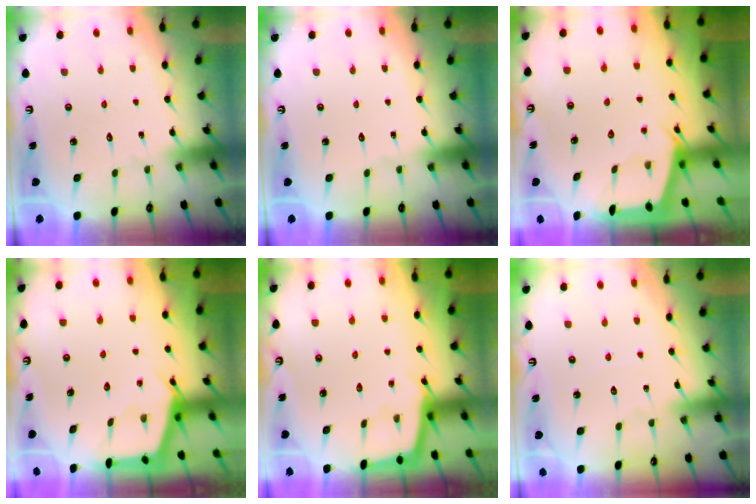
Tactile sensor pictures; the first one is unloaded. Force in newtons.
{"total": 0.0}
{"total": 2.1, "press": 2.0, "slide": 0.3}
{"total": 3.0, "press": 3.0, "slide": 0.4}
{"total": 3.8, "press": 3.8, "slide": 0.2}
{"total": 2.2, "press": 2.2, "slide": 0.4}